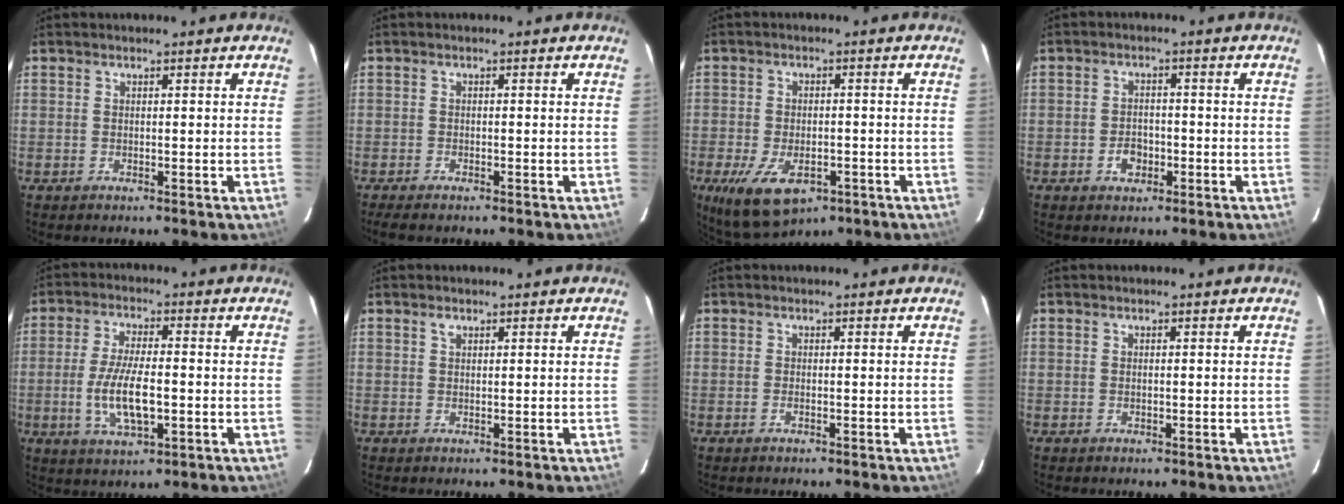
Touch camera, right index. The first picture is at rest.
{"total": 3.0, "force": [-2.6, 0.6, 1.5], "torque": [-0.036, -0.014, -0.045]}
{"total": 11.2, "force": [-5.7, 5.9, 7.6], "torque": [-0.166, -0.030, -0.087]}
{"total": 3.8, "force": [-1.6, 2.8, 2.1], "torque": [-0.038, 0.007, -0.022]}
{"total": 9.9, "force": [-2.0, 3.4, 9.1], "torque": [-0.183, -0.009, -0.034]}
{"total": 0.9, "force": [0.6, 0.6, 0.4], "torque": [-0.008, 0.003, 0.010]}
{"total": 0.8, "force": [-0.4, 0.2, 0.7], "torque": [-0.014, 0.000, -0.008]}
{"total": 0.0}